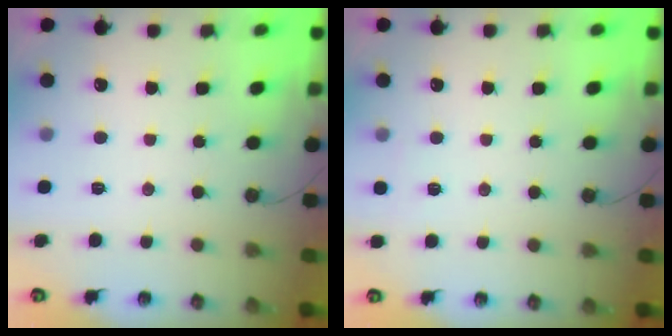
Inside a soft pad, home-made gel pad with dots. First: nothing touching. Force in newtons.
{"total": 2.2, "press": 2.1, "slide": 0.2}